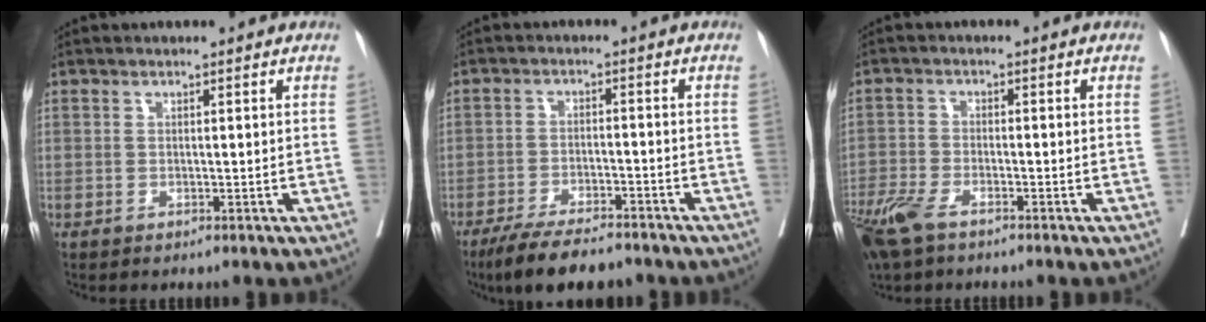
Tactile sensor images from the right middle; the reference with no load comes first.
{"total": 10.3, "force": [-8.7, 1.9, 5.2], "torque": [-0.085, -0.021, -0.140]}
{"total": 7.2, "force": [-5.1, 2.4, 4.4], "torque": [-0.094, -0.014, -0.099]}